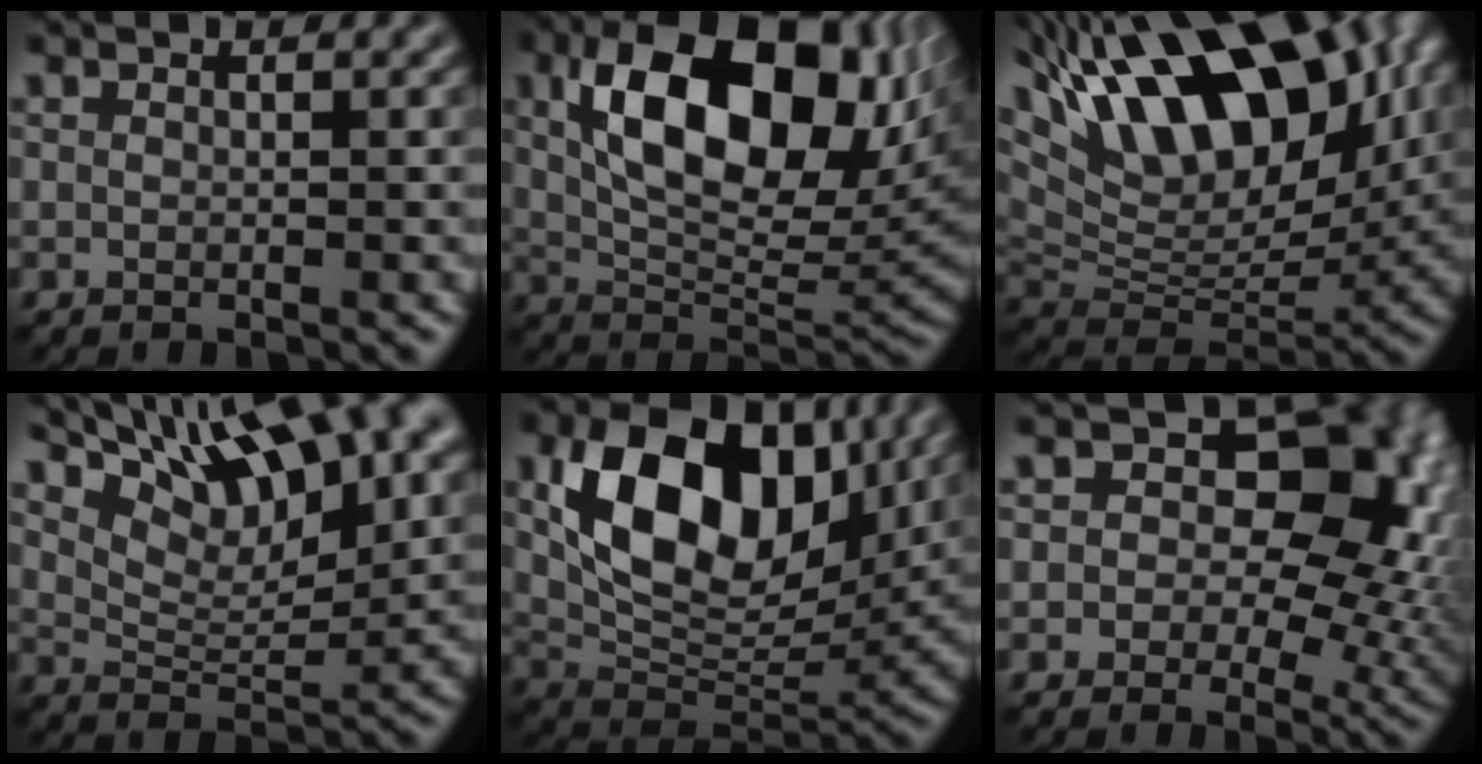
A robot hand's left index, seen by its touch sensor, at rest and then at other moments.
{"total": 13.9, "force": [3.9, 7.3, 11.1], "torque": [-0.173, 0.003, 0.069]}
{"total": 16.7, "force": [8.5, 7.9, 12.0], "torque": [-0.216, 0.040, 0.146]}
{"total": 12.7, "force": [8.8, 4.1, 8.2], "torque": [-0.130, 0.023, 0.117]}
{"total": 12.4, "force": [4.2, 7.6, 8.9], "torque": [-0.154, -0.009, 0.079]}
{"total": 11.9, "force": [2.4, 8.1, 8.4], "torque": [-0.072, 0.005, 0.024]}